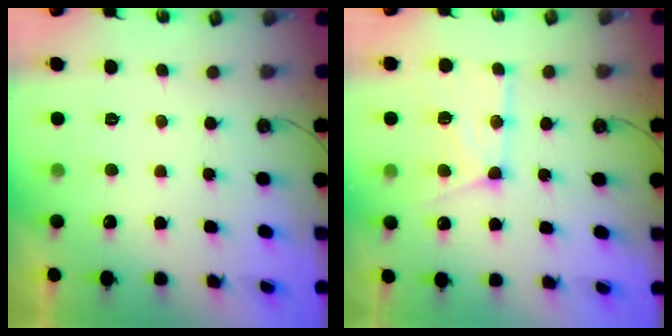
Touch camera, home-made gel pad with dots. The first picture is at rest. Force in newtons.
{"total": 14.7, "press": 14.6, "slide": 1.4}